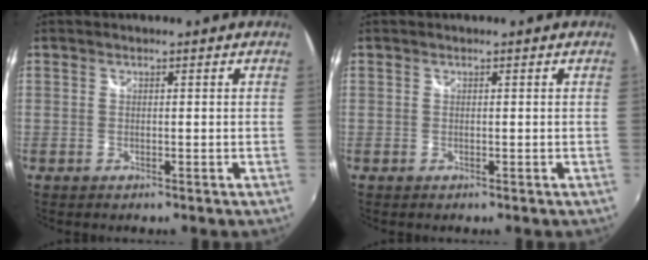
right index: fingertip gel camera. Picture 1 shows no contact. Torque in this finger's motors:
{"motor_torque": [0.00, 0.00, 0.00, 0.00]}